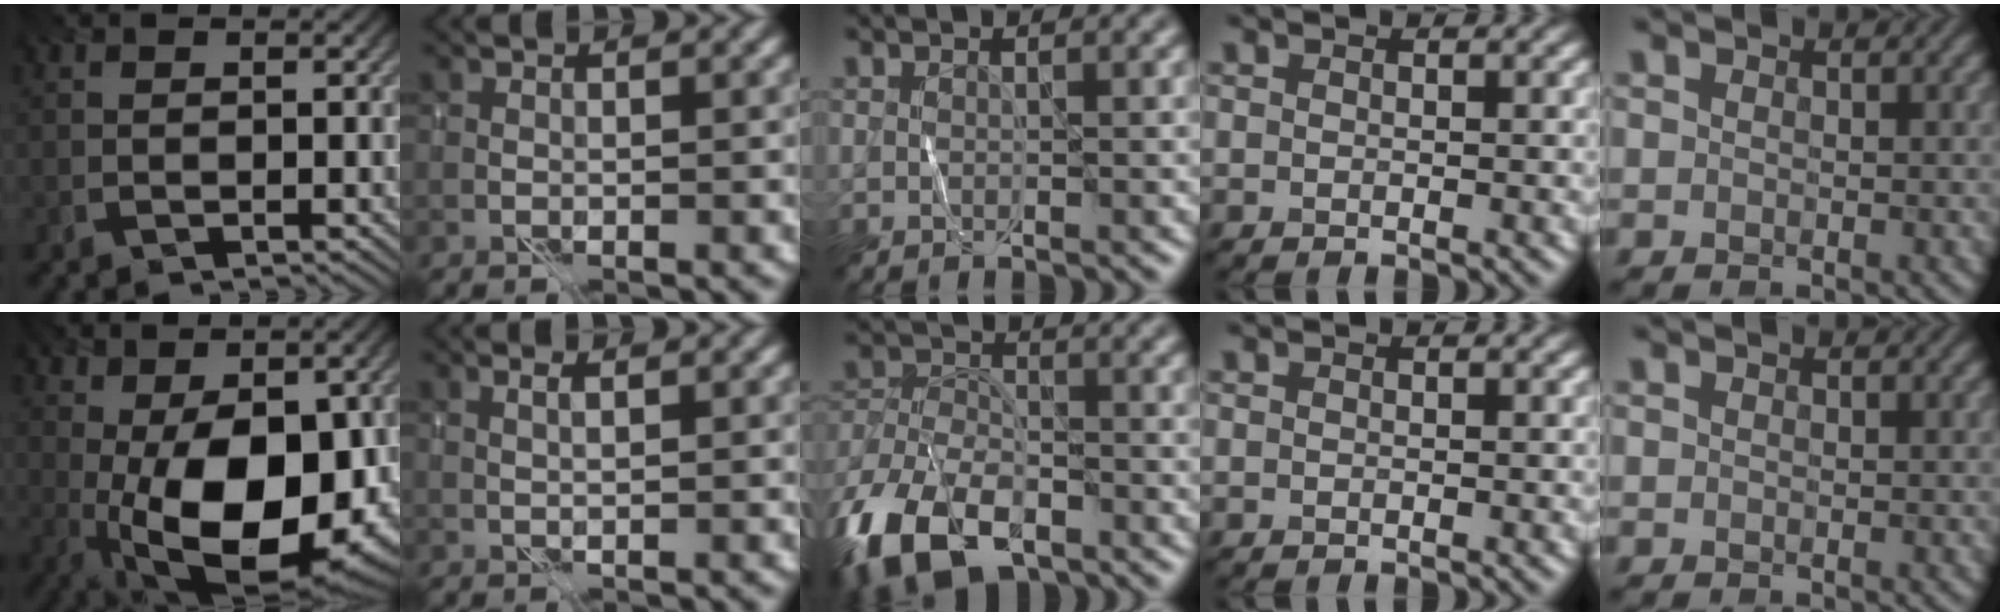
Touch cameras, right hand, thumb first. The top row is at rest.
{"thumb": {"total": 18.5, "force": [-2.7, 9.7, 15.5], "torque": [-0.232, -0.037, -0.025]}, "index": {"total": 1.1, "force": [0.8, -0.2, 0.8], "torque": [-0.019, 0.005, 0.014]}, "middle": {"total": 11.9, "force": [-7.9, 5.9, 6.7], "torque": [-0.143, -0.027, -0.153]}}